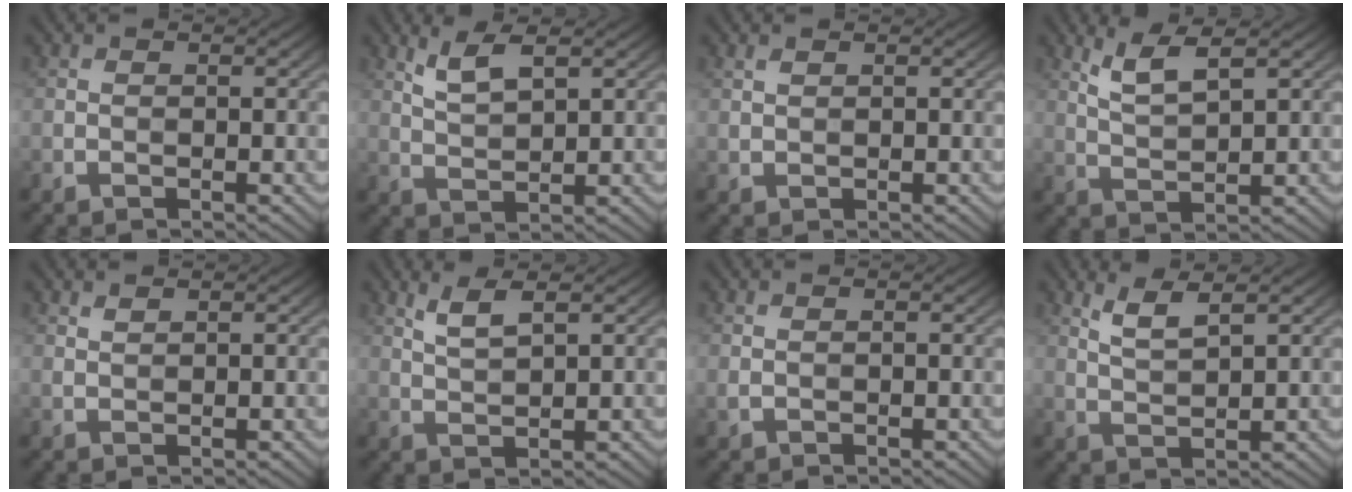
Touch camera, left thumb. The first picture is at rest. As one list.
[{"total": 4.2, "force": [2.5, 1.3, 3.1], "torque": [-0.076, -0.002, 0.055]}, {"total": 0.9, "force": [0.6, 0.5, 0.5], "torque": [-0.016, -0.001, 0.016]}, {"total": 4.6, "force": [3.0, 1.0, 3.4], "torque": [-0.084, -0.002, 0.065]}, {"total": 0.9, "force": [0.8, 0.2, 0.4], "torque": [-0.011, -0.001, 0.018]}, {"total": 3.3, "force": [2.0, 0.8, 2.5], "torque": [-0.061, 0.000, 0.044]}, {"total": 0.6, "force": [0.0, 0.5, 0.4], "torque": [-0.012, -0.001, 0.002]}, {"total": 3.7, "force": [2.4, 0.8, 2.7], "torque": [-0.065, 0.000, 0.054]}]